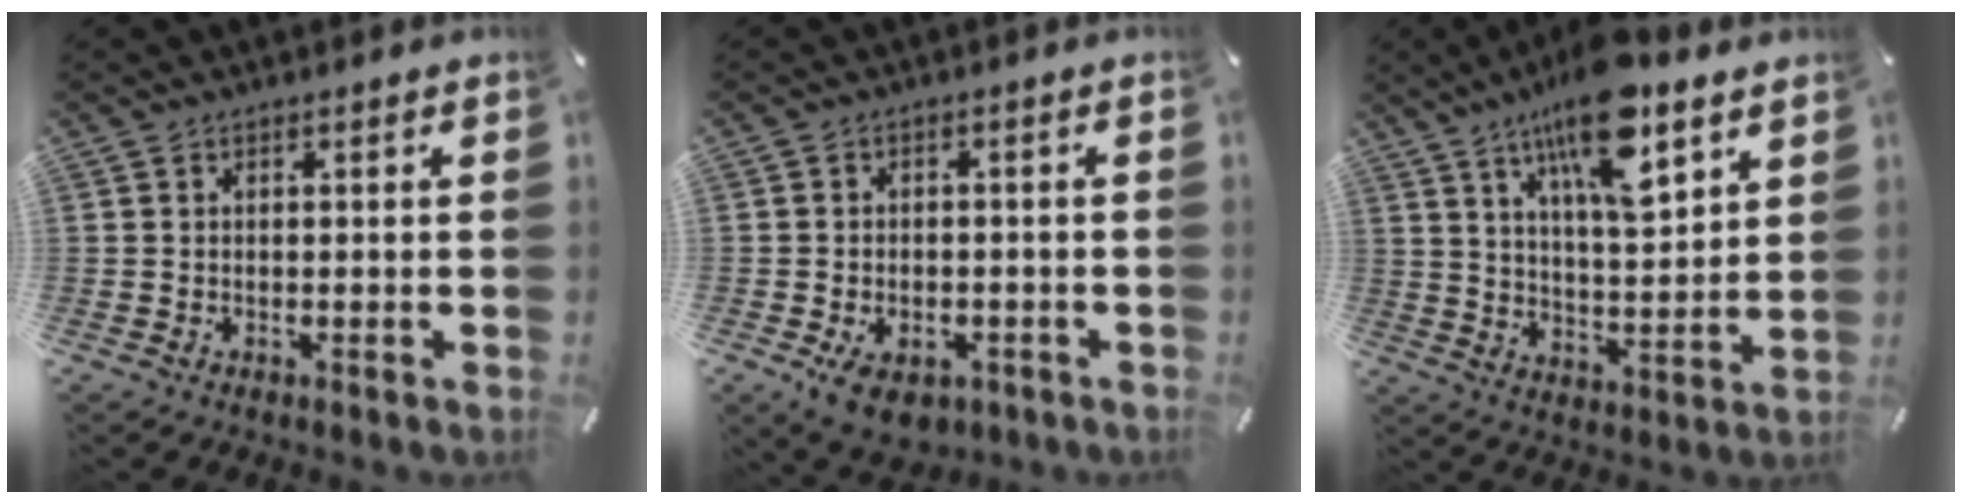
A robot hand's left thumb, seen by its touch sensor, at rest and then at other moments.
{"total": 6.1, "force": [-2.7, 4.1, 3.6], "torque": [-0.057, 0.010, -0.045]}
{"total": 16.0, "force": [10.7, 4.9, 10.8], "torque": [-0.187, -0.048, 0.177]}